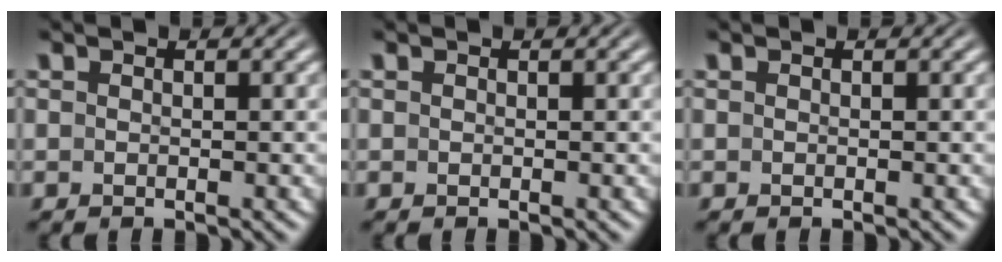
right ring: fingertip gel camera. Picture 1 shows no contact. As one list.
[{"total": 0.0}, {"total": 0.0}]